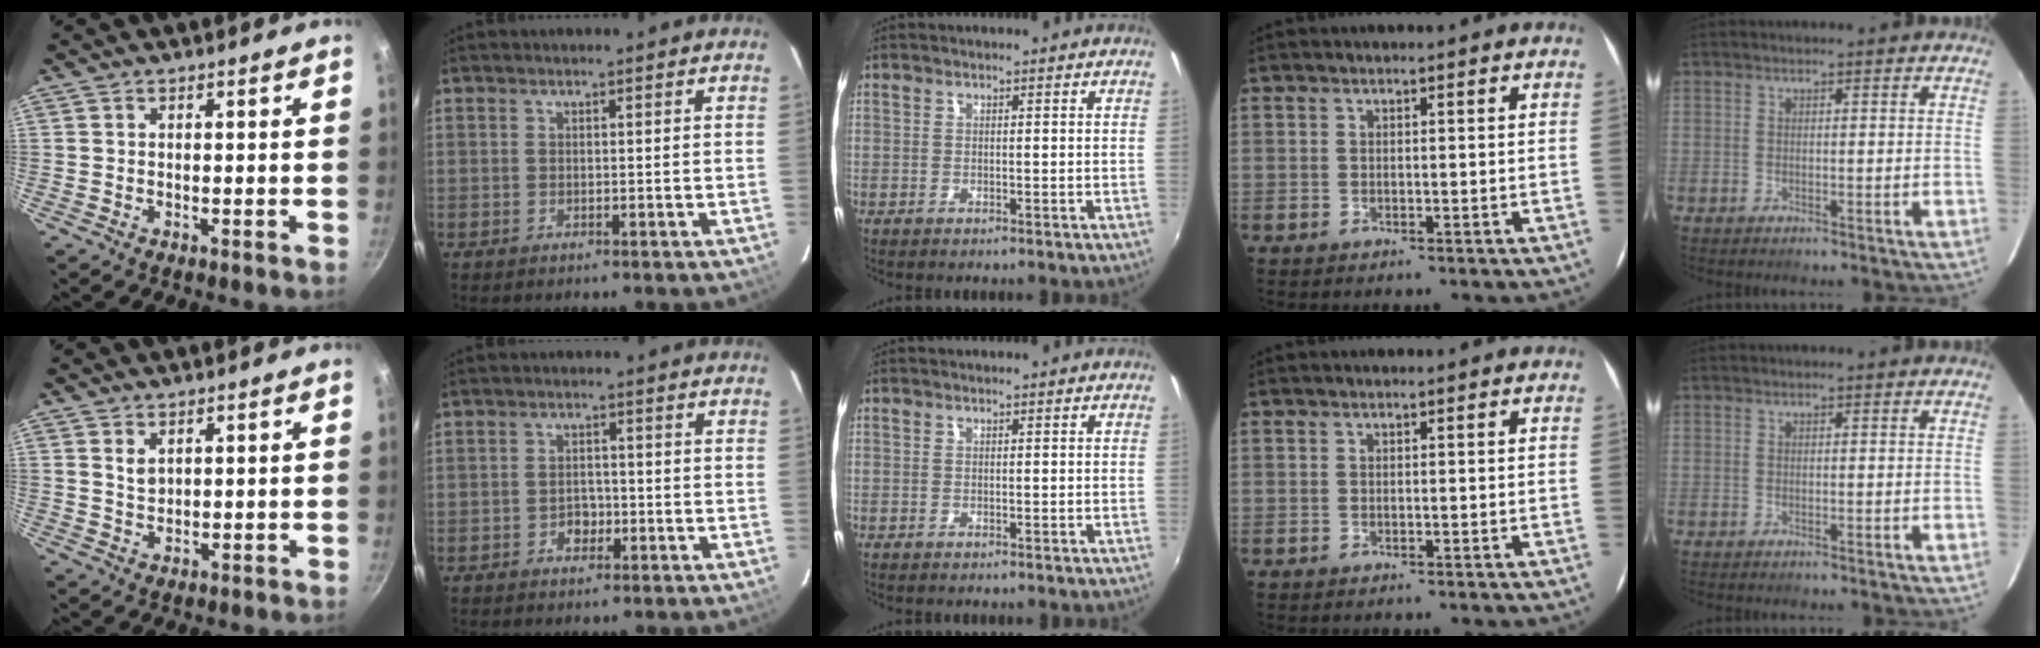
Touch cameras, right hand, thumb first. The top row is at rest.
{"thumb": {"total": 2.6, "force": [1.2, 1.6, 1.6], "torque": [-0.025, -0.005, 0.025]}, "index": {"total": 3.0, "force": [-1.2, 2.3, 1.4], "torque": [-0.028, 0.008, -0.014]}}